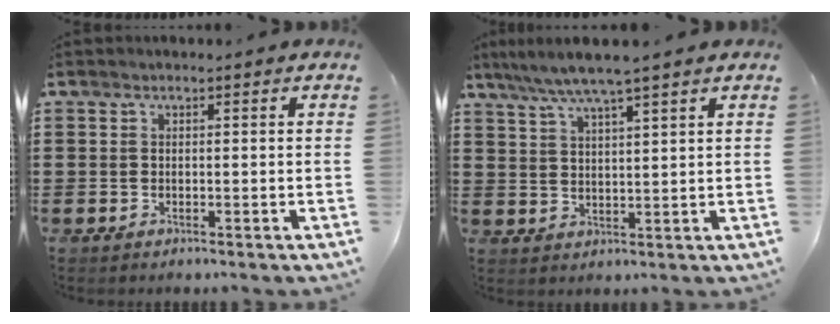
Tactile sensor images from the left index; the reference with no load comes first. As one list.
[{"total": 4.8, "force": [3.9, -0.4, 2.7], "torque": [-0.064, -0.014, 0.068]}]